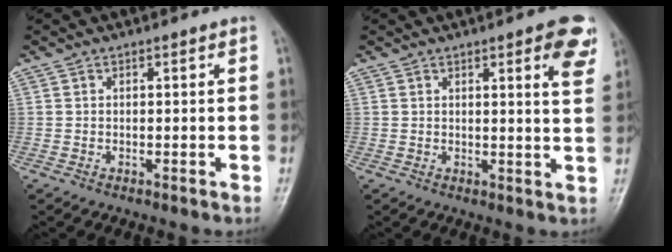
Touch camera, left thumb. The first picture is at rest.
{"total": 7.3, "force": [3.7, 1.5, 6.1], "torque": [-0.059, -0.014, 0.039]}